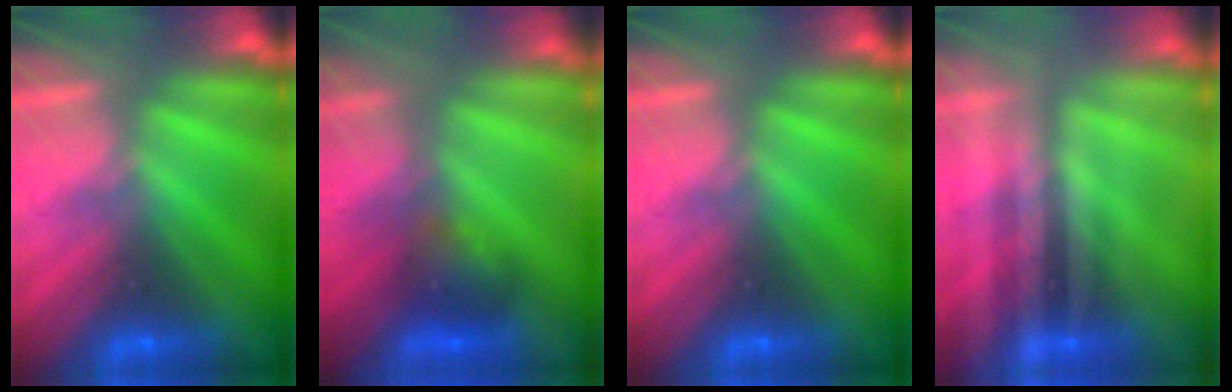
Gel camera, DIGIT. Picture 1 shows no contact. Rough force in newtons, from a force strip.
{"total": 7.3}
{"total": 0.0}
{"total": 2.2}